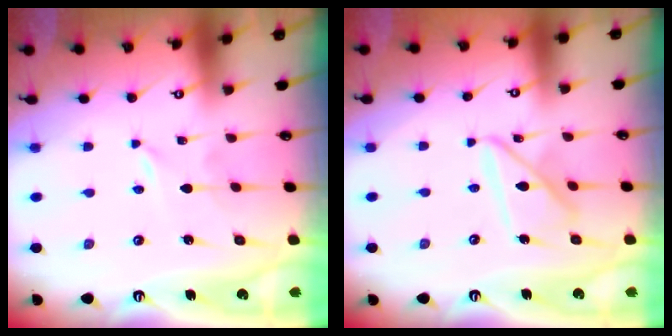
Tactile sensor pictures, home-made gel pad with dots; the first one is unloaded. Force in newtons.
{"total": 12.4, "press": 12.4, "slide": 1.3}